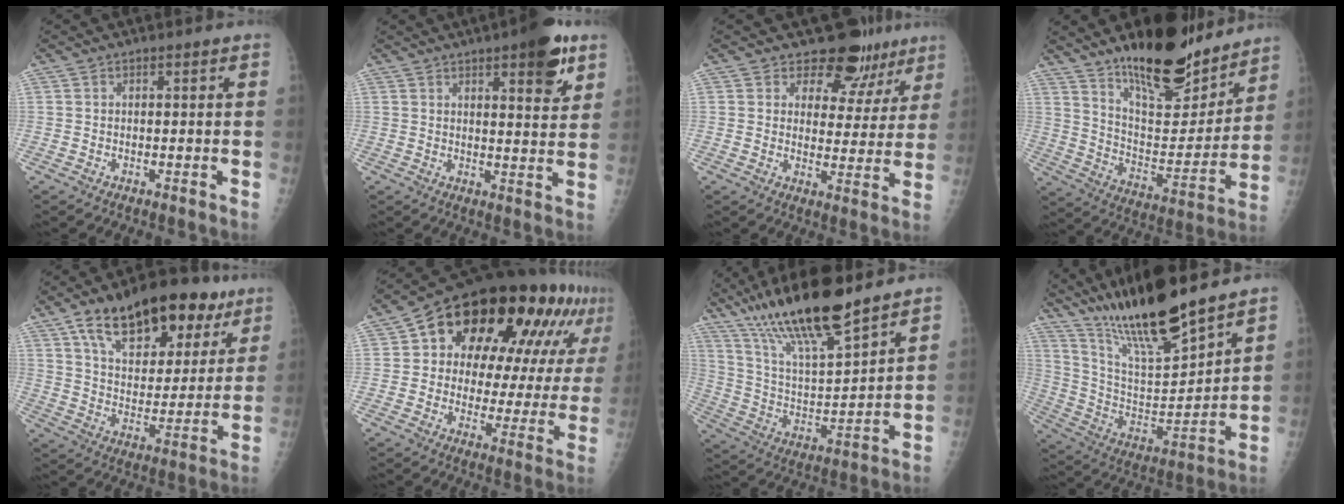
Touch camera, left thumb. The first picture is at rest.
{"total": 9.9, "force": [5.5, 2.9, 7.7], "torque": [-0.084, -0.023, 0.069]}
{"total": 10.6, "force": [8.4, 6.3, 1.6], "torque": [0.027, -0.049, 0.092]}
{"total": 20.3, "force": [16.0, 6.7, 10.4], "torque": [-0.117, -0.110, 0.262]}
{"total": 23.6, "force": [13.5, 12.0, 15.2], "torque": [-0.196, -0.023, 0.216]}
{"total": 27.6, "force": [12.4, 13.4, 20.8], "torque": [-0.254, 0.022, 0.178]}
{"total": 19.9, "force": [14.8, 3.9, 12.8], "torque": [-0.216, -0.063, 0.273]}
{"total": 20.3, "force": [16.4, 3.3, 11.5], "torque": [-0.184, -0.079, 0.307]}